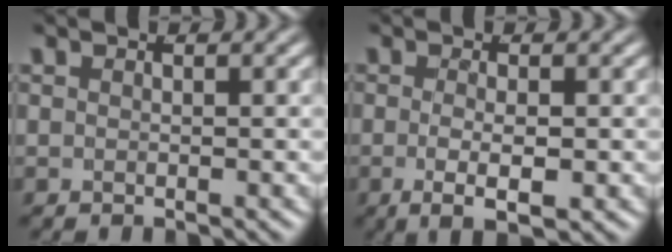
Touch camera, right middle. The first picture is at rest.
{"total": 3.9, "force": [-1.7, 1.0, 3.4], "torque": [-0.067, -0.022, -0.014]}